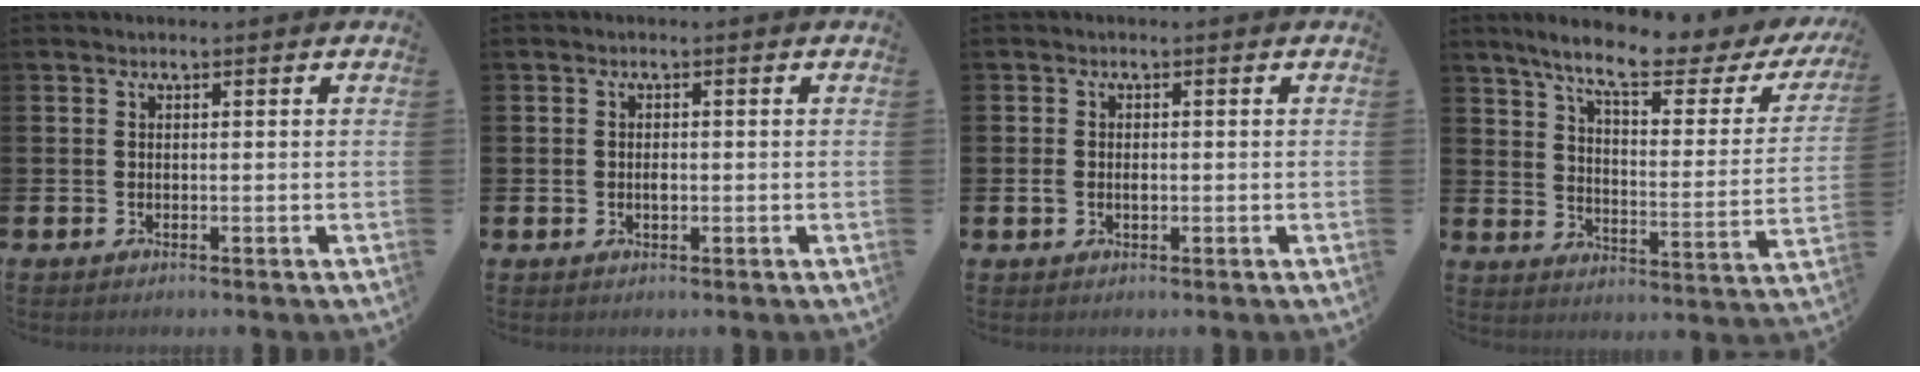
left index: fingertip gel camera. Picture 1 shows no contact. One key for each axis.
{"total": 1.4, "fx": -0.1, "fy": 1.0, "fz": 1.0, "tx": -0.008, "ty": 0.003, "tz": -0.006}
{"total": 1.6, "fx": -0.1, "fy": 1.1, "fz": 1.1, "tx": -0.020, "ty": 0.007, "tz": -0.005}
{"total": 10.1, "fx": 8.3, "fy": 1.8, "fz": 5.4, "tx": -0.125, "ty": -0.048, "tz": 0.135}